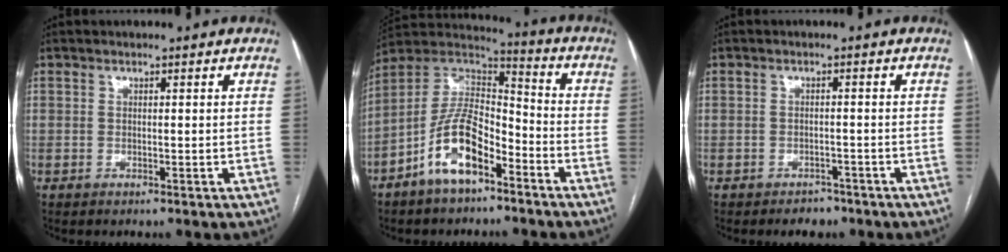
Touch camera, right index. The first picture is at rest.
{"total": 12.5, "force": [-6.6, 5.2, 9.3], "torque": [-0.187, 0.018, -0.123]}
{"total": 2.7, "force": [-2.1, 1.5, 0.8], "torque": [-0.016, 0.003, -0.024]}